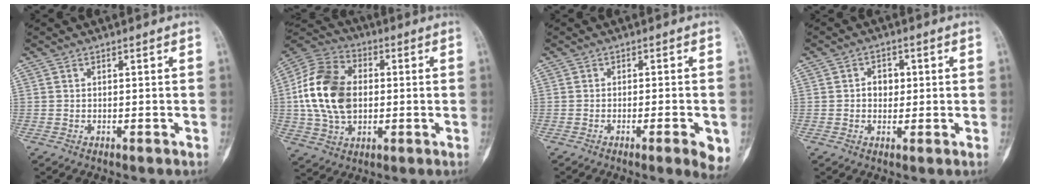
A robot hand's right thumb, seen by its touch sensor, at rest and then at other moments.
{"total": 17.5, "force": [0.5, 12.2, 12.5], "torque": [-0.223, 0.017, 0.006]}
{"total": 5.0, "force": [-1.9, 1.1, 4.5], "torque": [-0.059, -0.004, -0.025]}
{"total": 3.5, "force": [0.5, 3.0, 1.8], "torque": [-0.003, 0.006, 0.004]}